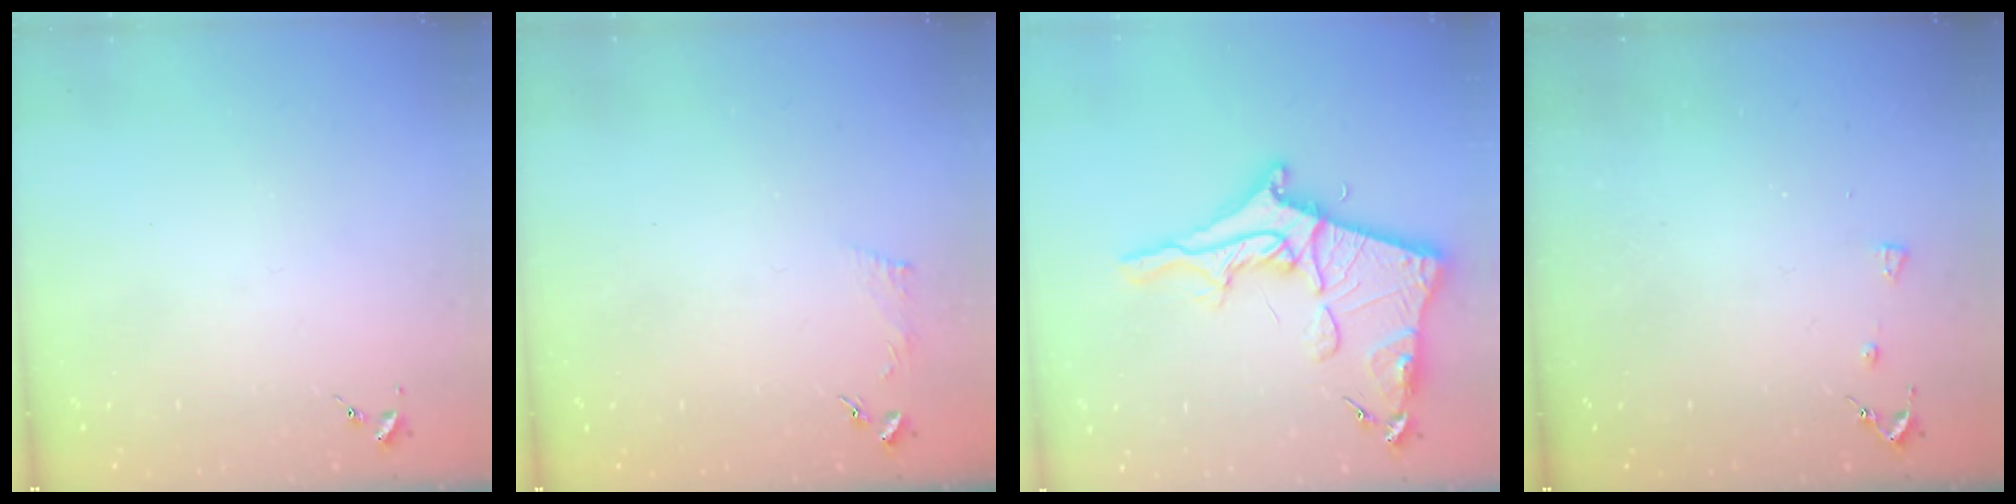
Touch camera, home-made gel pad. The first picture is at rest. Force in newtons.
{"total": 3.4, "press": 3.3, "slide": 0.5}
{"total": 19.1, "press": 19.1, "slide": 1.4}
{"total": 3.3, "press": 3.3, "slide": 0.6}